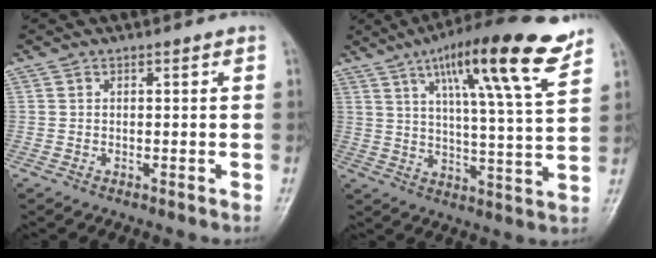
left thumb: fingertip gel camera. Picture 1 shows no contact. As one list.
[{"total": 18.4, "force": [11.0, 2.4, 14.5], "torque": [-0.209, -0.046, 0.169]}]